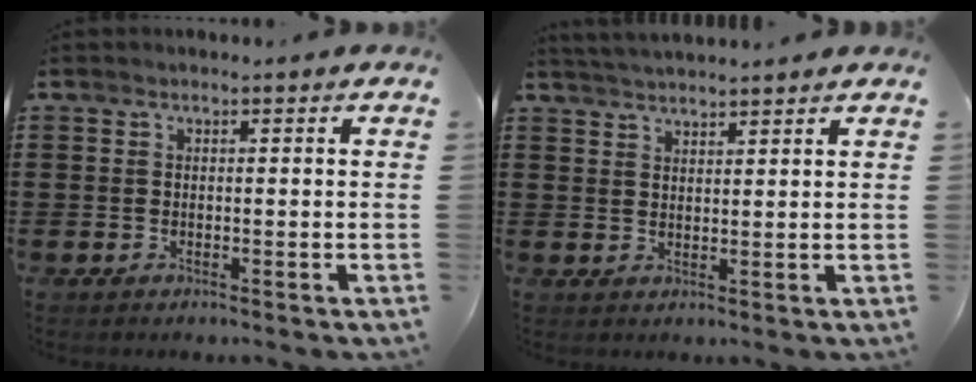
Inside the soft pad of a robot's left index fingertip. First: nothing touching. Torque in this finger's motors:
{"motor_torque": [1.08, 1.06, 0.16, 0.04]}